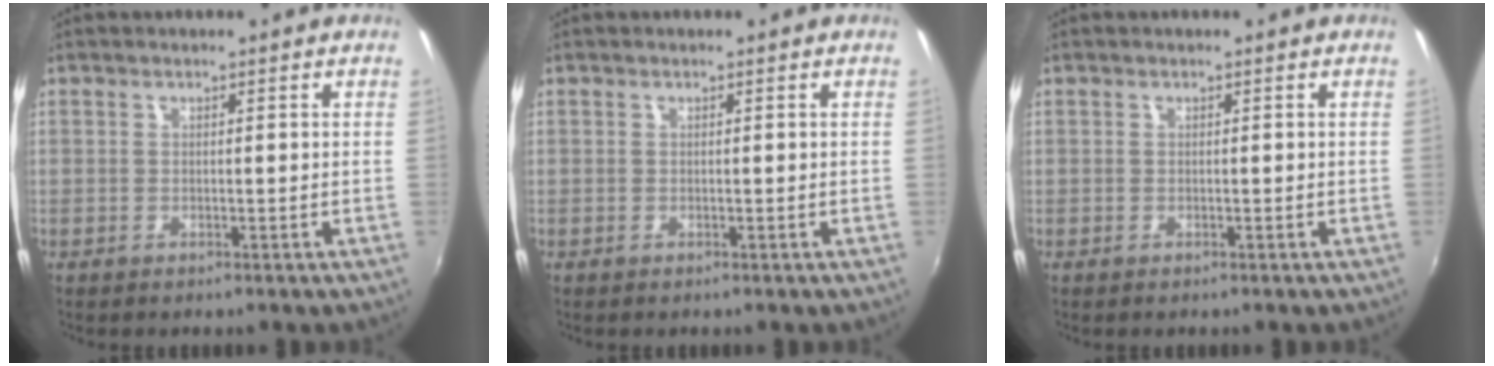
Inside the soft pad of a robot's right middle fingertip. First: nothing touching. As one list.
[{"total": 0.0}, {"total": 0.0}]